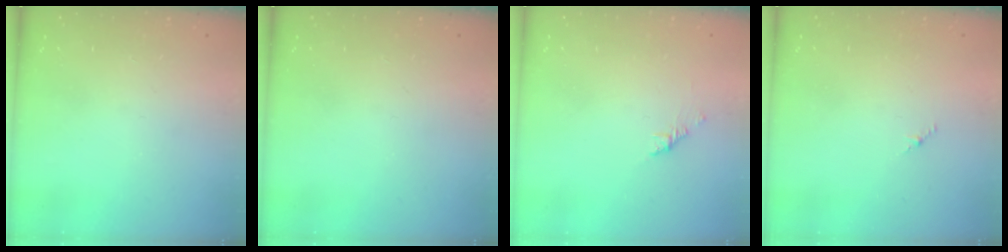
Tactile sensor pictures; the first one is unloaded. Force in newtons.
{"total": 0.0}
{"total": 1.1, "press": 1.0, "slide": 0.5}
{"total": 1.2, "press": 1.1, "slide": 0.6}